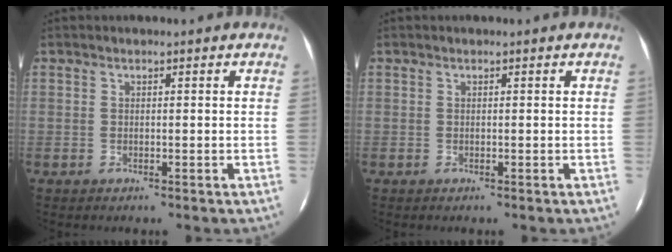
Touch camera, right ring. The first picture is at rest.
{"total": 0.0}